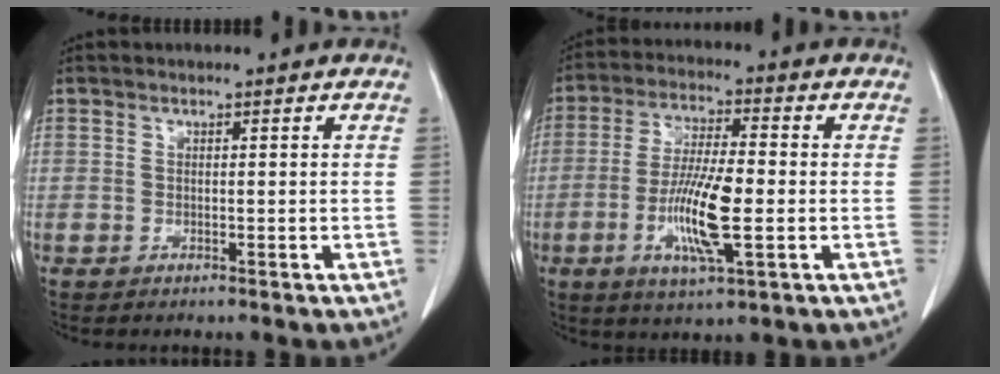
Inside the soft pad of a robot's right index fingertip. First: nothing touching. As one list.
[{"total": 10.9, "force": [-2.6, 1.6, 10.4], "torque": [-0.205, -0.010, -0.050]}]